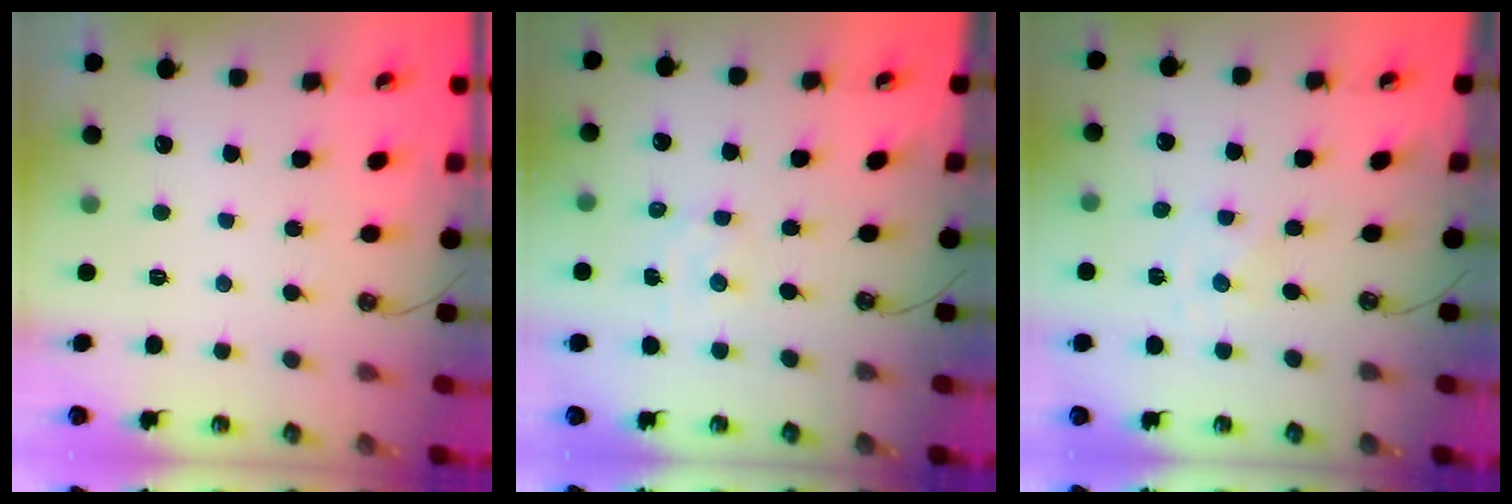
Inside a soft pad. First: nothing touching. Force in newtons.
{"total": 3.2, "press": 3.2, "slide": 0.4}
{"total": 0.0}